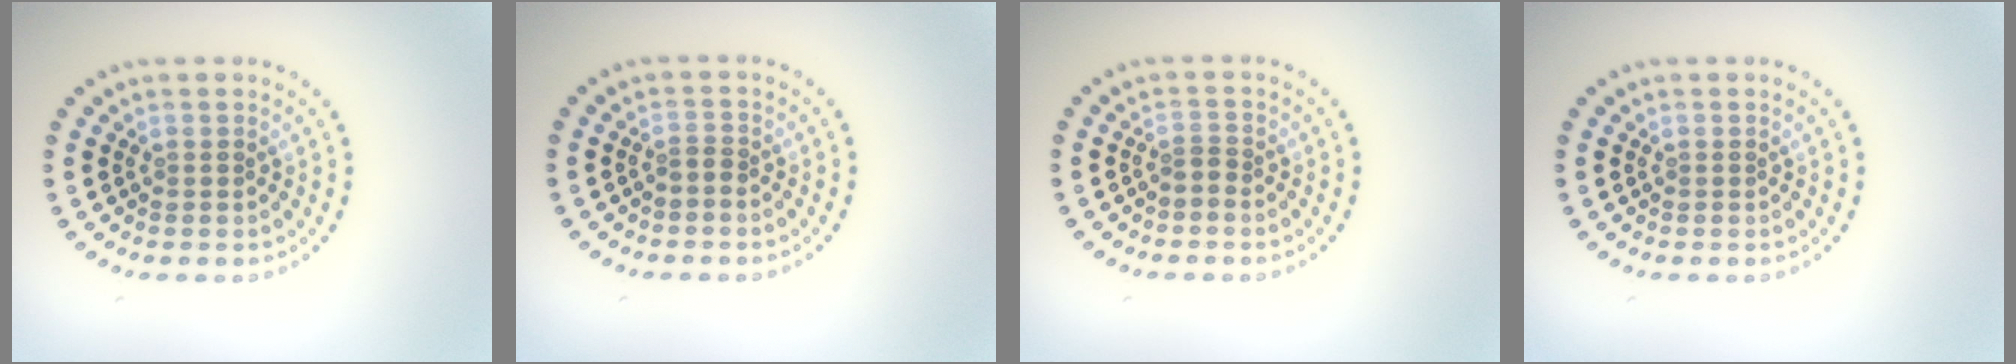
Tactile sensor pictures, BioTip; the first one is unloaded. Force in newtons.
{"total": 0.8, "press": 0.5, "slide": 0.6}
{"total": 0.8, "press": 0.5, "slide": 0.6}
{"total": 0.0}